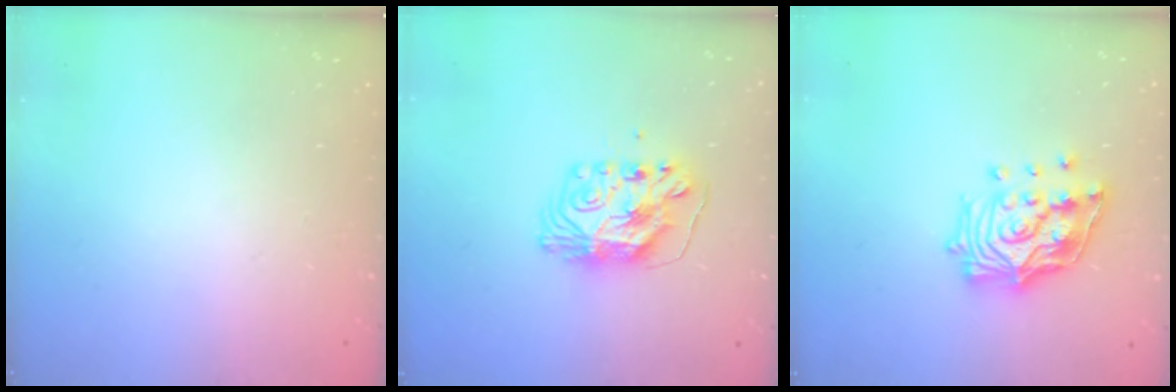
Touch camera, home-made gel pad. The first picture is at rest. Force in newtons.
{"total": 9.2, "press": 9.2, "slide": 0.9}
{"total": 17.0, "press": 16.9, "slide": 2.0}